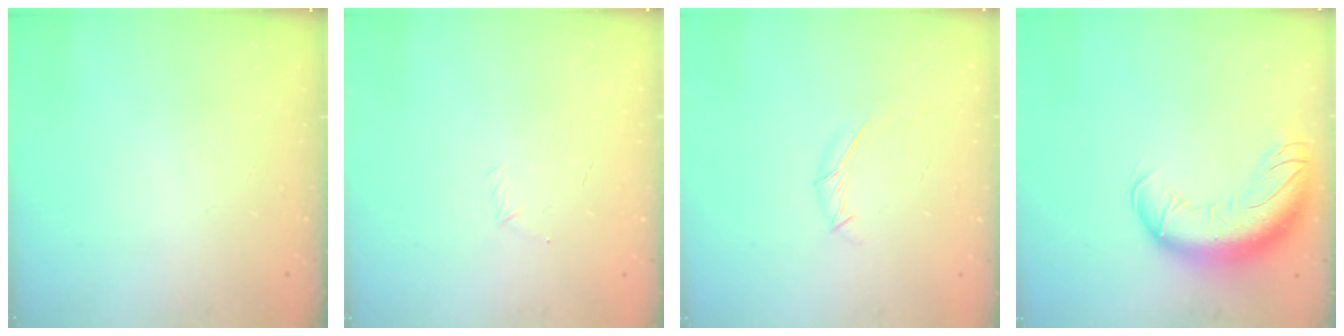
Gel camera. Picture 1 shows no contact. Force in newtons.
{"total": 2.9, "press": 2.8, "slide": 0.8}
{"total": 6.0, "press": 5.9, "slide": 1.0}
{"total": 16.7, "press": 16.2, "slide": 4.0}